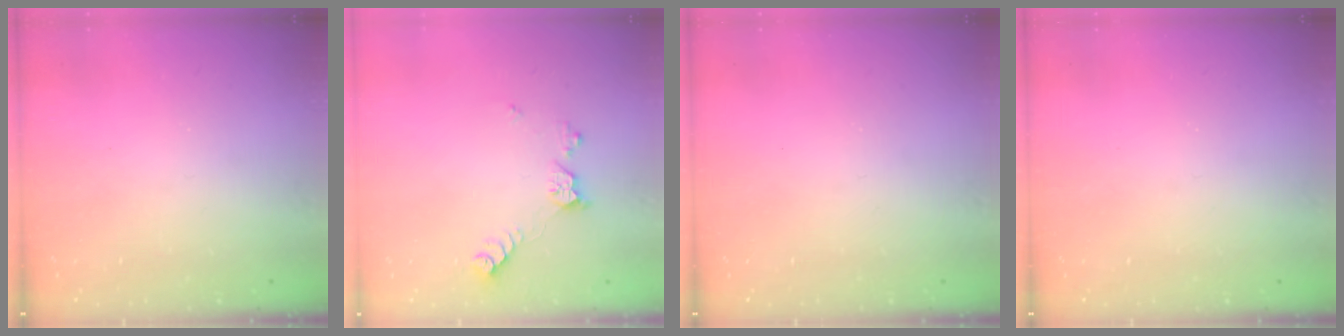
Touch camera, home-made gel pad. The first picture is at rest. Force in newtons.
{"total": 8.8, "press": 8.8, "slide": 0.4}
{"total": 0.0}
{"total": 0.0}